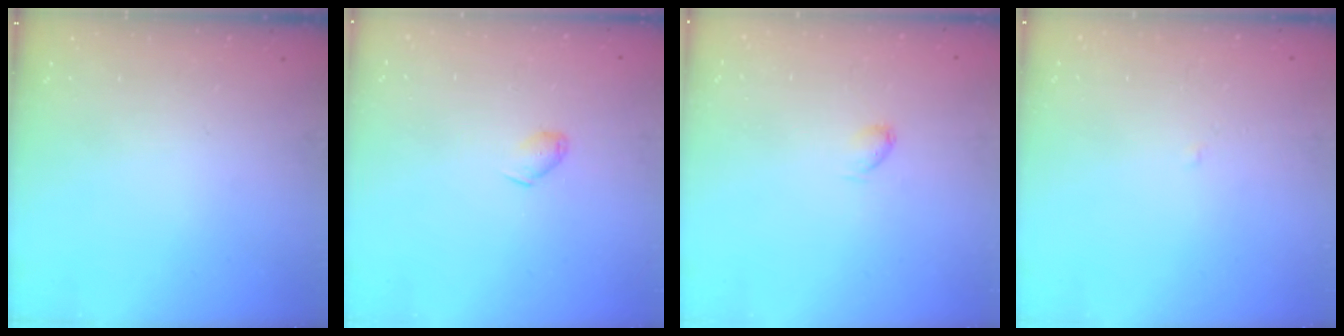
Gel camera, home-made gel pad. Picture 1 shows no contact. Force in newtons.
{"total": 5.3, "press": 5.2, "slide": 0.7}
{"total": 2.8, "press": 2.7, "slide": 0.4}
{"total": 1.9, "press": 1.9, "slide": 0.3}